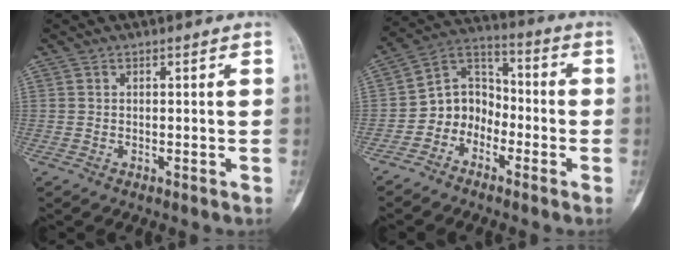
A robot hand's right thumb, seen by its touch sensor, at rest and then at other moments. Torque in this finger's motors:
{"motor_torque": [0.44, 0.30, 0.66, -0.31, -0.07]}